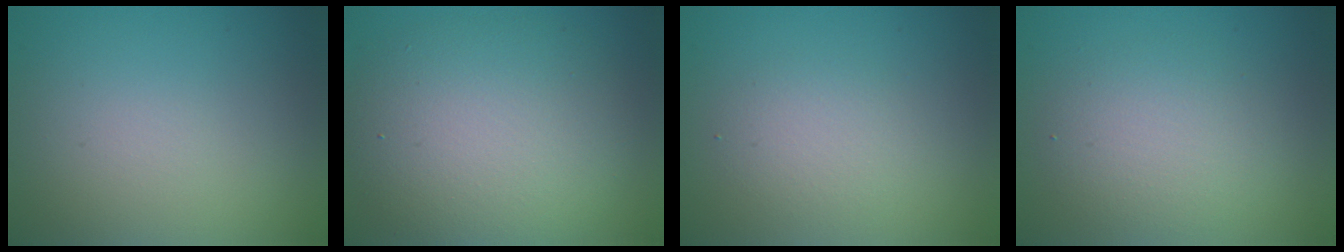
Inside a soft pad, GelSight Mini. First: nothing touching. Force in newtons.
{"total": 8.2, "press": 8.2, "slide": 0.8}
{"total": 2.2, "press": 2.2, "slide": 0.3}
{"total": 3.5, "press": 3.5, "slide": 0.2}